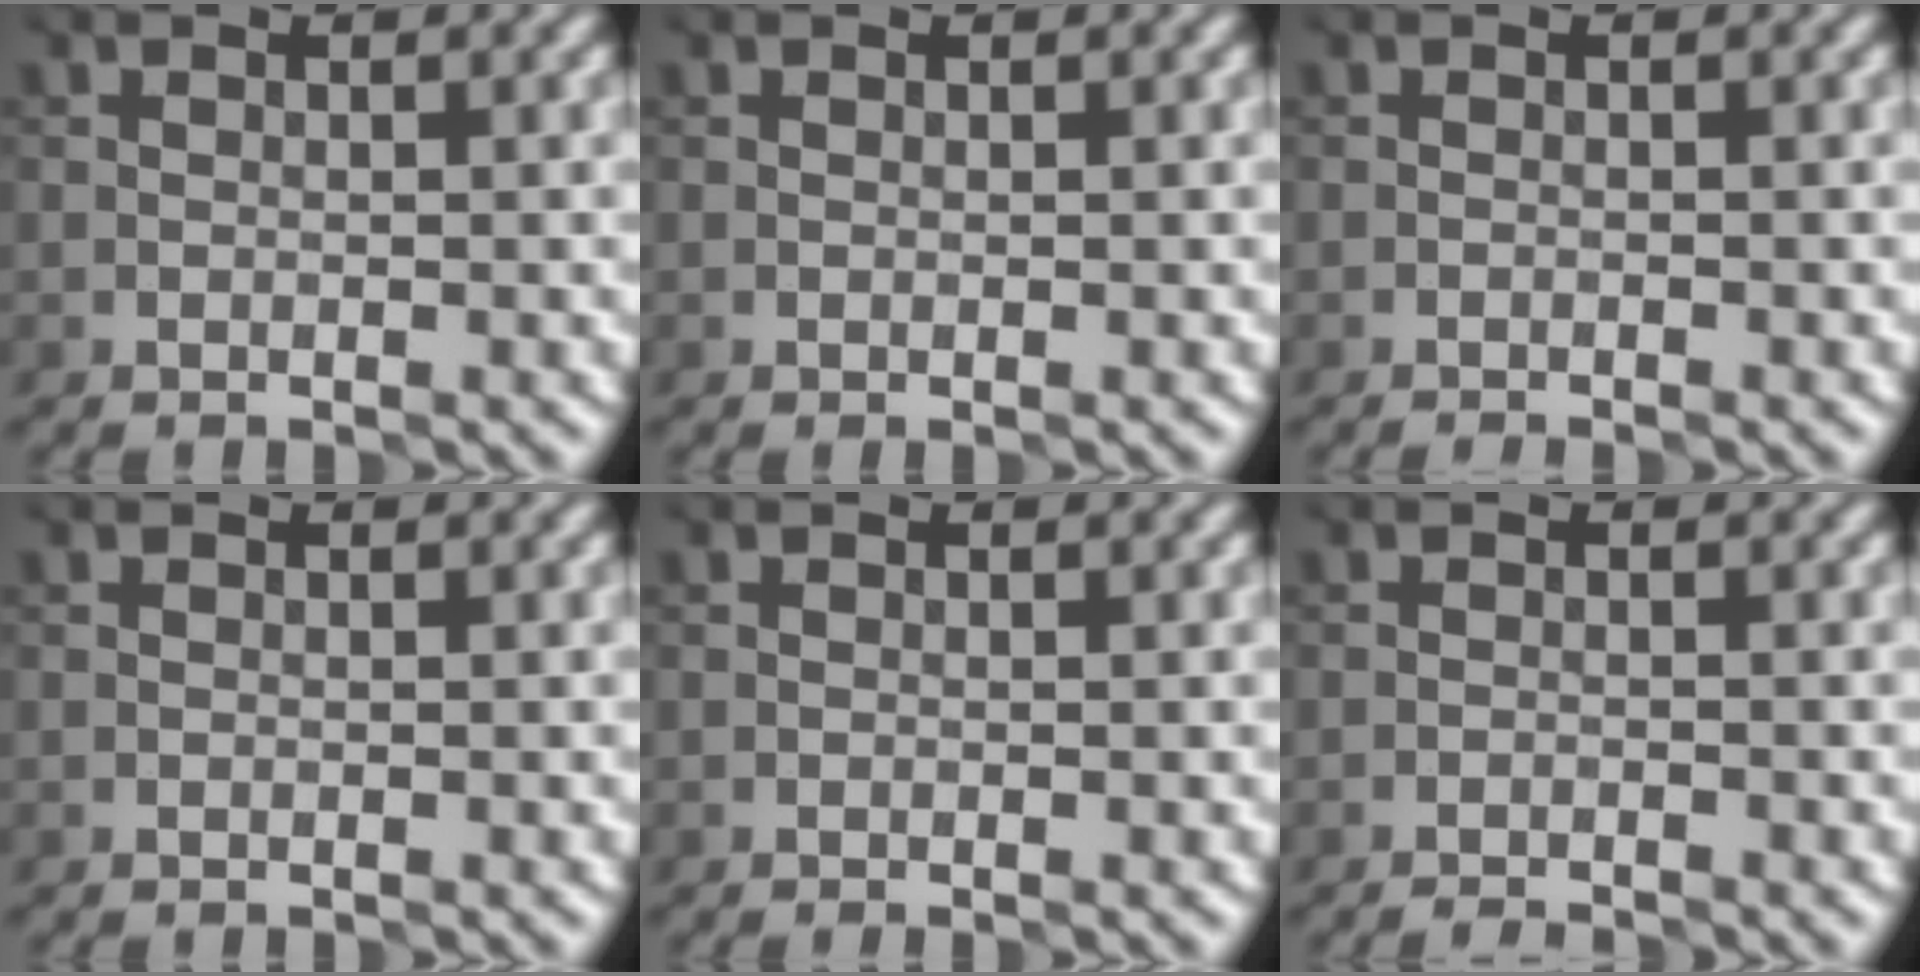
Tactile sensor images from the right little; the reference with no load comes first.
{"total": 0.0}
{"total": 0.8, "force": [-0.8, -0.2, -0.1], "torque": [0.001, -0.001, -0.018]}
{"total": 0.0}
{"total": 0.0}
{"total": 1.6, "force": [-1.6, -0.2, 0.2], "torque": [-0.003, -0.002, -0.031]}